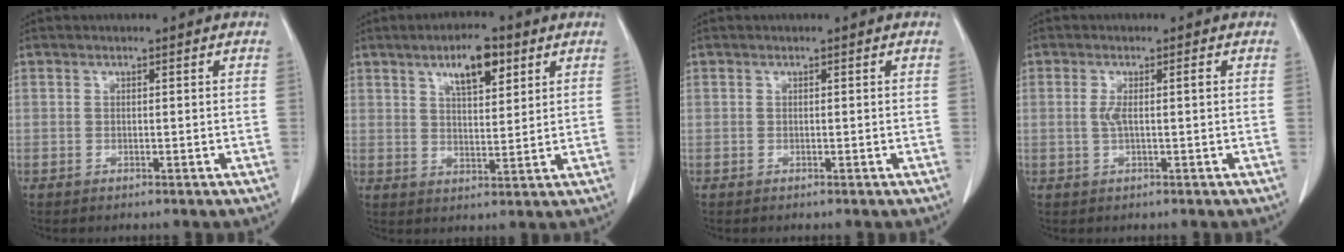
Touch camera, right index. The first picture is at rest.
{"total": 7.2, "force": [4.0, 2.3, 5.6], "torque": [-0.094, 0.003, 0.066]}
{"total": 0.0}
{"total": 2.4, "force": [0.0, 0.2, 2.4], "torque": [-0.051, 0.006, 0.003]}